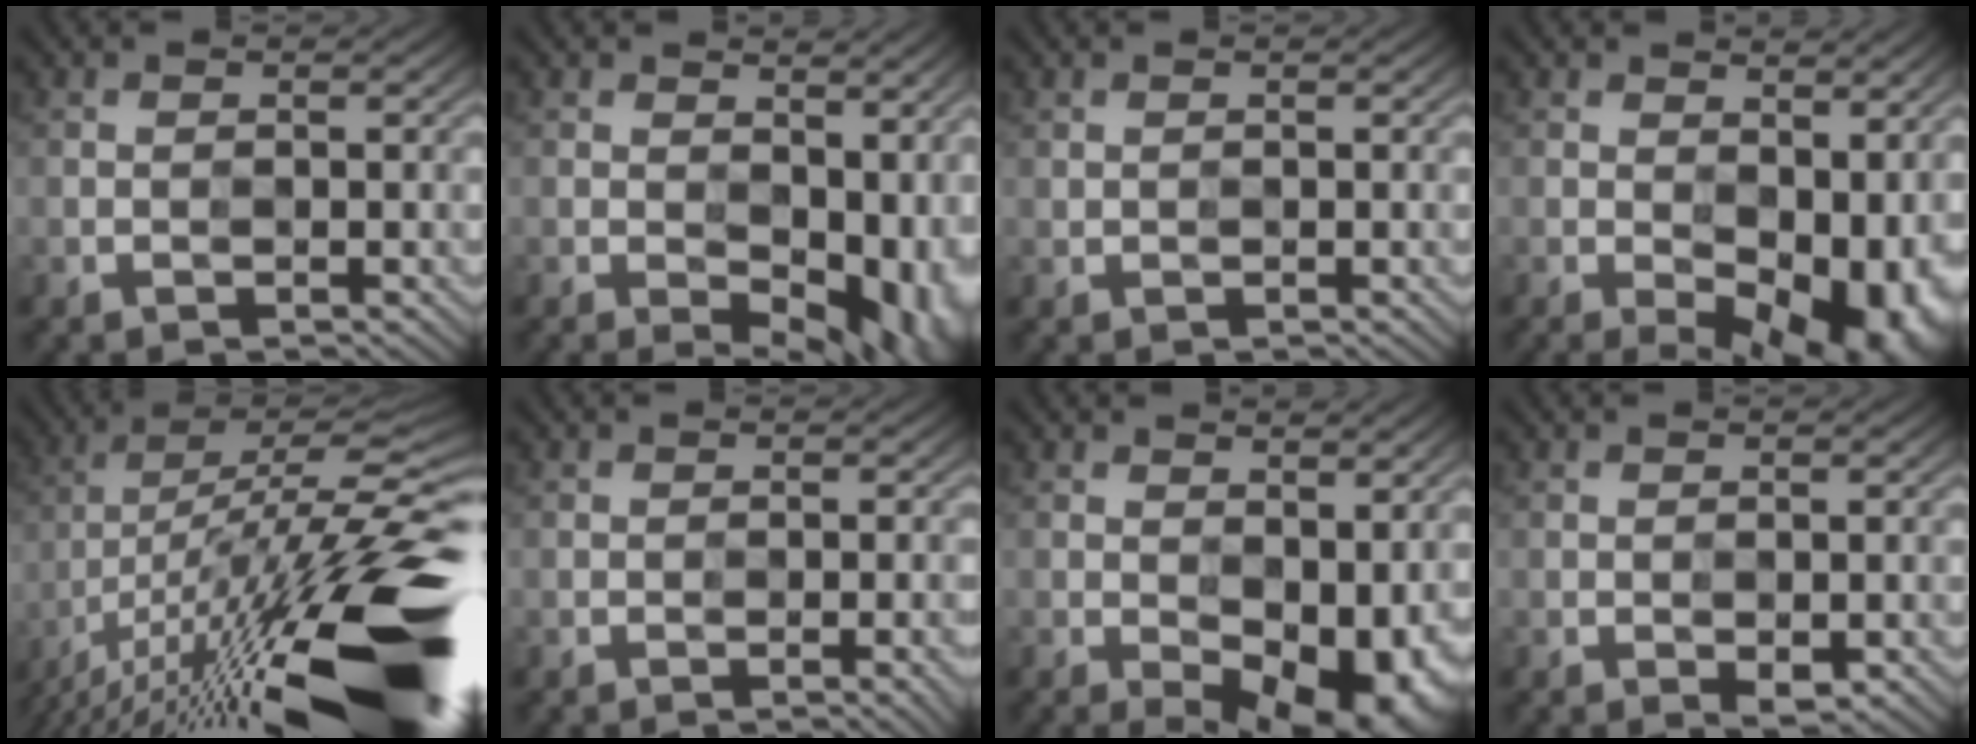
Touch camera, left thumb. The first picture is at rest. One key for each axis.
{"total": 12.7, "fx": -1.2, "fy": 7.9, "fz": 9.9, "tx": -0.114, "ty": -0.027, "tz": 0.023}
{"total": 0.7, "fx": 0.6, "fy": -0.1, "fz": -0.4, "tx": 0.010, "ty": 0.000, "tz": 0.013}
{"total": 13.2, "fx": -2.5, "fy": 7.7, "fz": 10.5, "tx": -0.129, "ty": -0.025, "tz": -0.005}
{"total": 20.1, "fx": -11.6, "fy": 4.2, "fz": 15.9, "tx": -0.226, "ty": 0.007, "tz": -0.193}
{"total": 2.4, "fx": -1.6, "fy": 0.5, "fz": 1.7, "tx": -0.014, "ty": -0.003, "tz": -0.018}
{"total": 11.6, "fx": -2.8, "fy": 6.6, "fz": 9.1, "tx": -0.118, "ty": -0.023, "tz": -0.018}
{"total": 1.3, "fx": -0.9, "fy": 0.5, "fz": 0.8, "tx": -0.012, "ty": -0.002, "tz": -0.016}